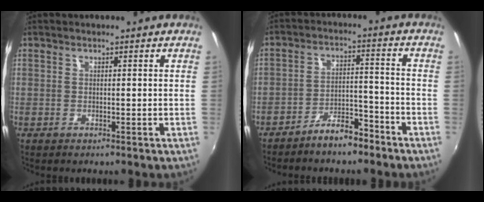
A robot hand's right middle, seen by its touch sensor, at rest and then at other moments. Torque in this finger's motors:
{"motor_torque": [1.09, -1.05, 0.08, 0.05]}